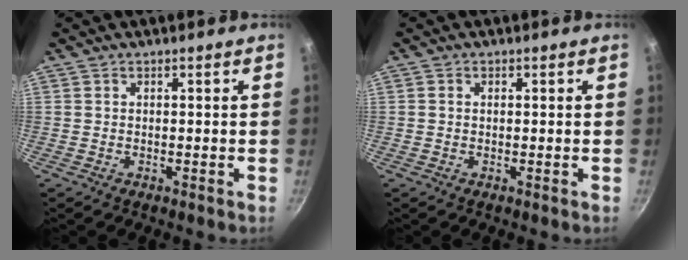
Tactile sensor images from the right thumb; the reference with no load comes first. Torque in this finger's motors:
{"motor_torque": [0.12, -0.60, -0.28, 0.15, 0.05]}